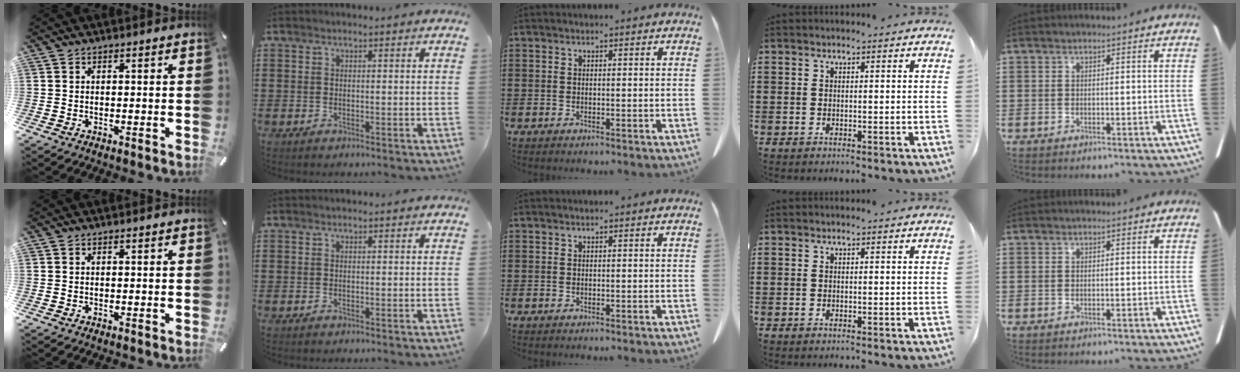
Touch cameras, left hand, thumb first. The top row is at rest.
{}